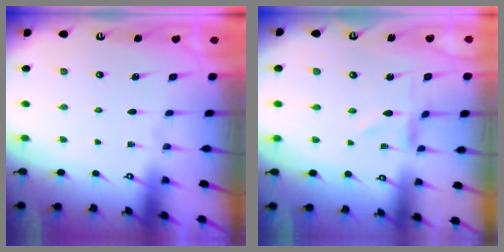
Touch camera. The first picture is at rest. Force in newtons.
{"total": 0.0}